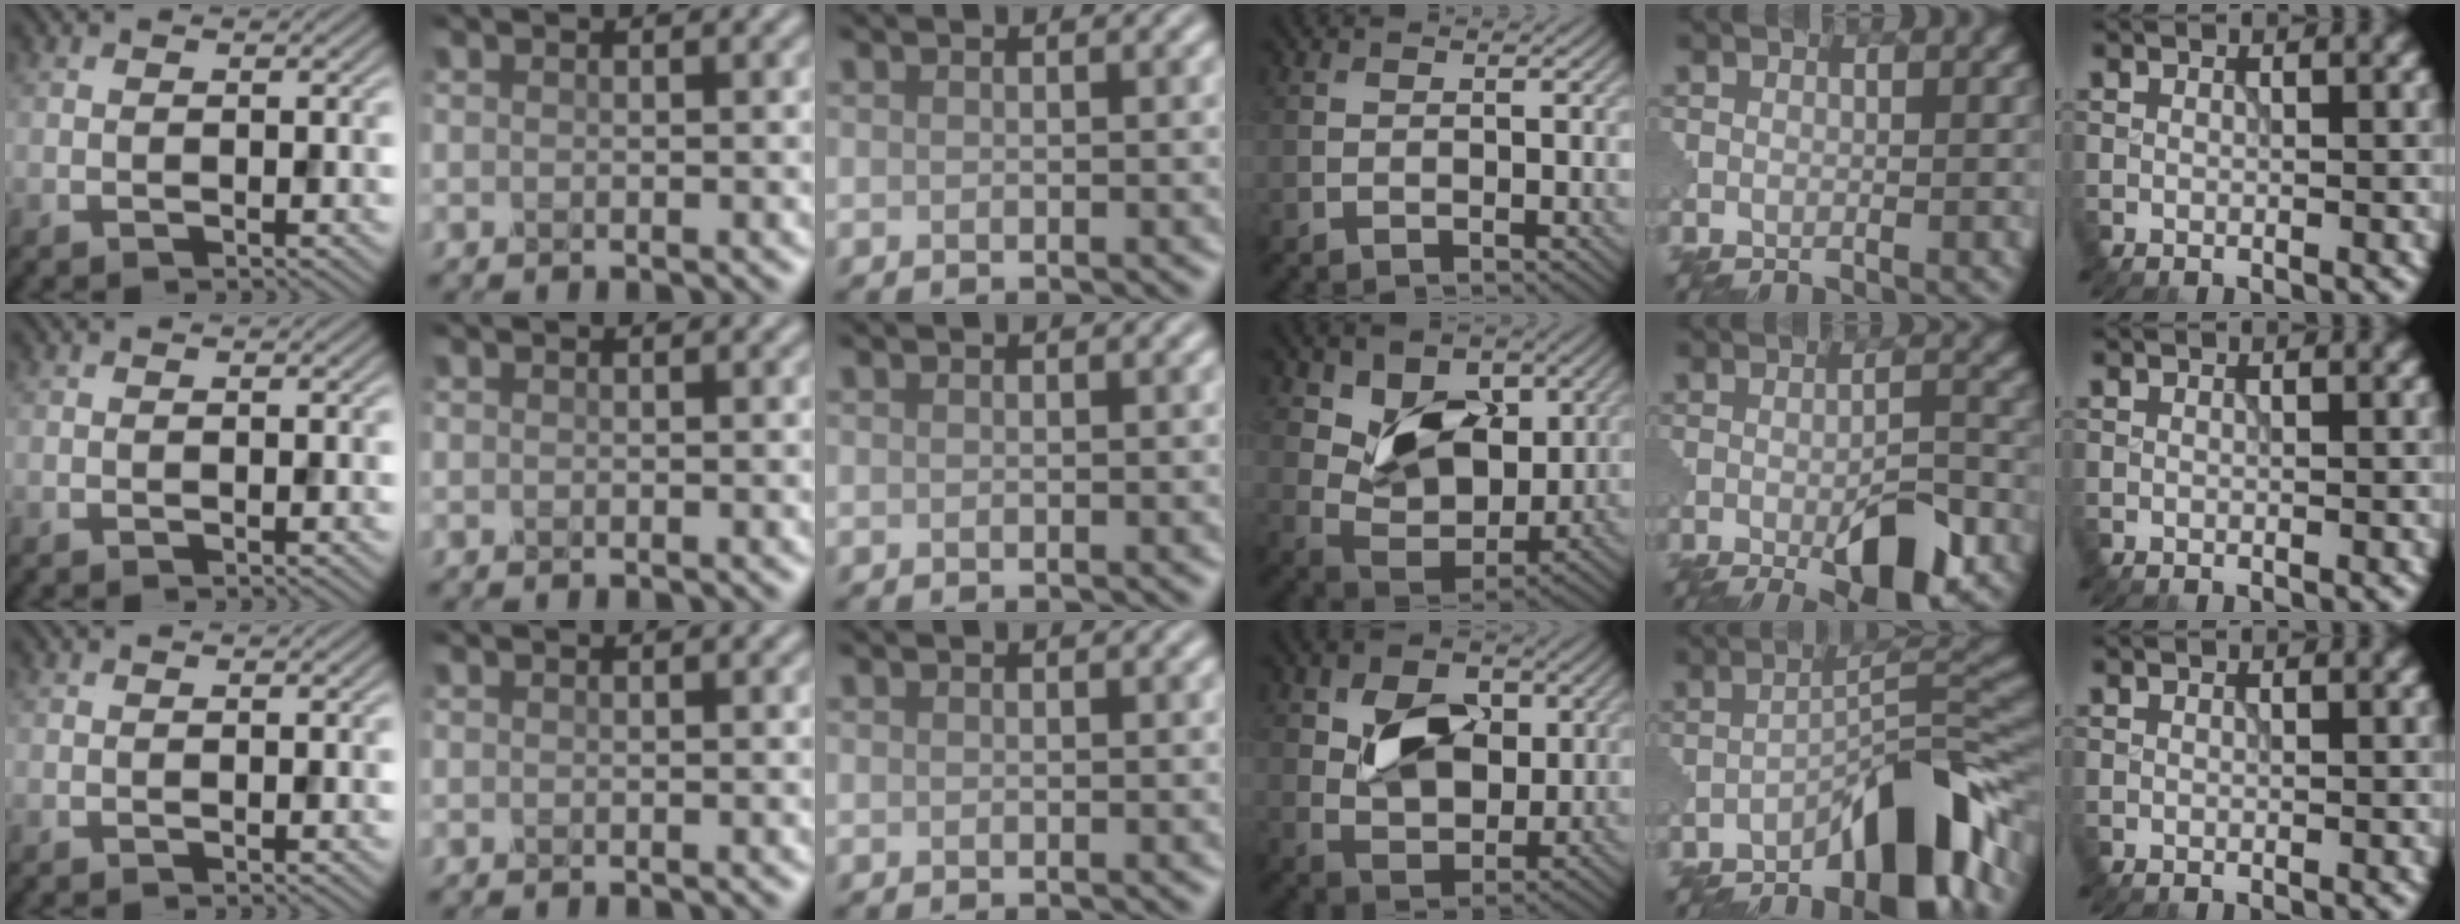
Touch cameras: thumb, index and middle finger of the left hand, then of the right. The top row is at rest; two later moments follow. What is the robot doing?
{"motion": "insert", "object": "pin"}